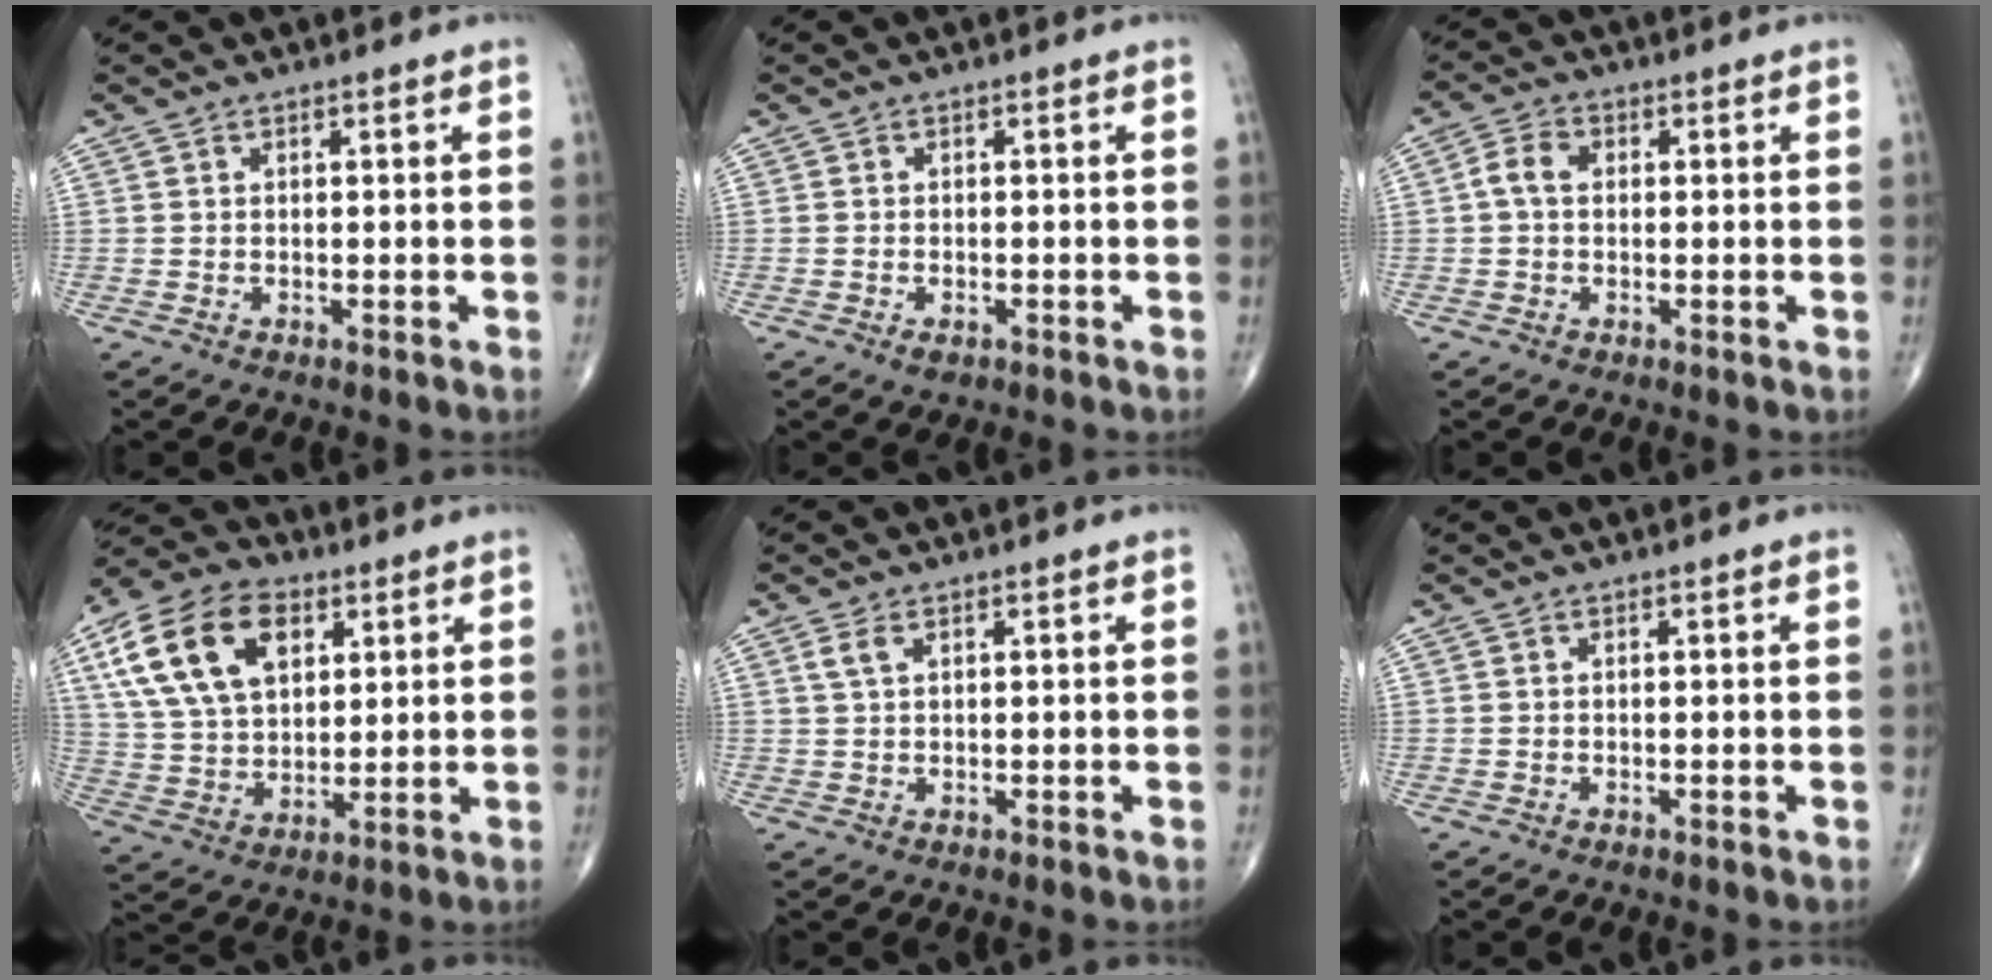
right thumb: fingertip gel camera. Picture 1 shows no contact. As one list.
[{"total": 1.5, "force": [-0.8, 0.7, 1.0], "torque": [-0.010, 0.002, -0.012]}, {"total": 4.1, "force": [0.4, 2.9, 2.8], "torque": [-0.053, 0.013, 0.001]}, {"total": 19.1, "force": [7.4, 11.8, 13.1], "torque": [-0.230, -0.006, 0.133]}, {"total": 2.4, "force": [1.2, 1.1, 1.8], "torque": [-0.041, 0.006, 0.028]}, {"total": 0.0}]